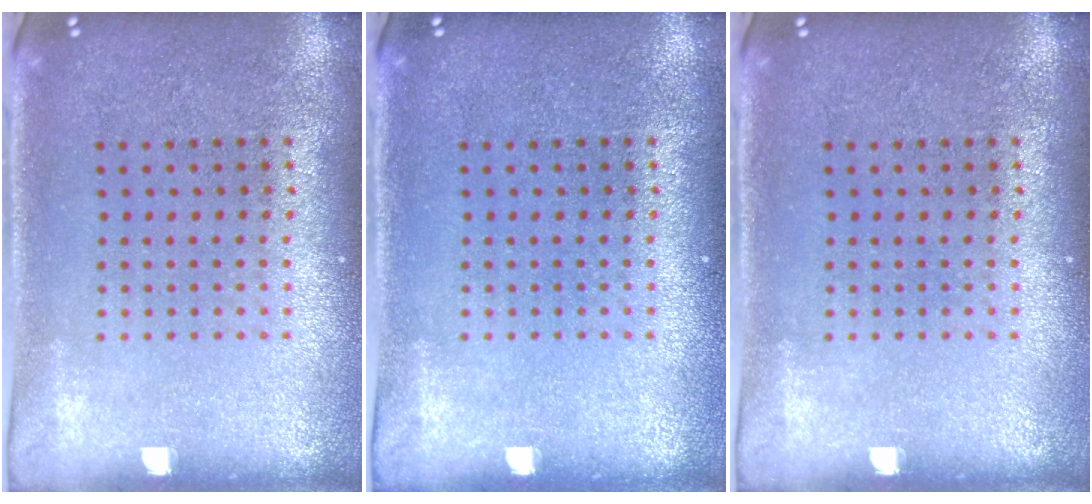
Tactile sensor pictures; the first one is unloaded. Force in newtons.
{"total": 0.0}
{"total": 0.0}